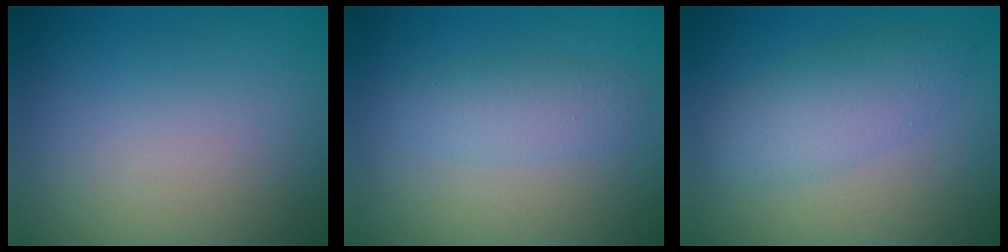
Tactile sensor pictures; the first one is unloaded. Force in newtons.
{"total": 2.4, "press": 2.4, "slide": 0.0}
{"total": 3.7, "press": 3.7, "slide": 0.1}